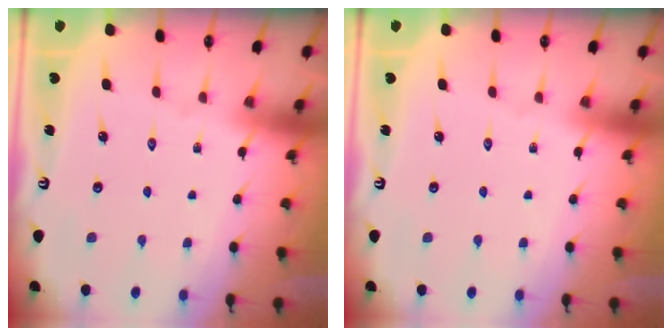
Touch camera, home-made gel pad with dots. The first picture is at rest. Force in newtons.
{"total": 0.0}